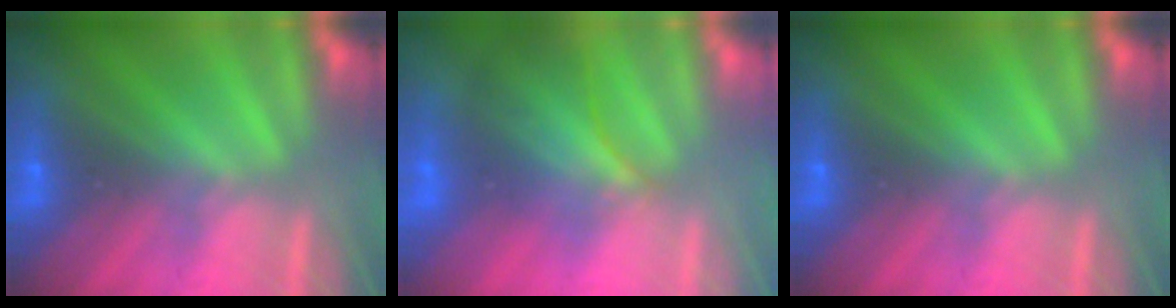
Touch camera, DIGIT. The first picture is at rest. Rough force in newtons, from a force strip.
{"total": 3.7}
{"total": 0.0}